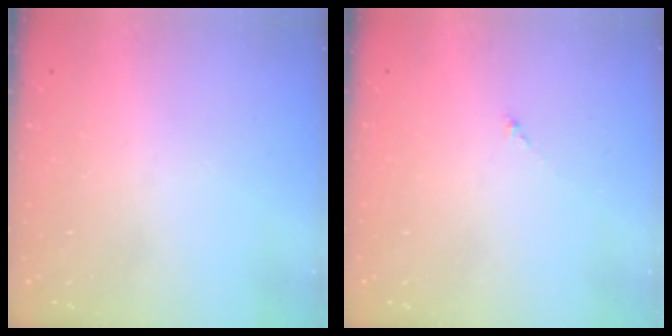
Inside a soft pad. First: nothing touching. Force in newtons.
{"total": 0.0}